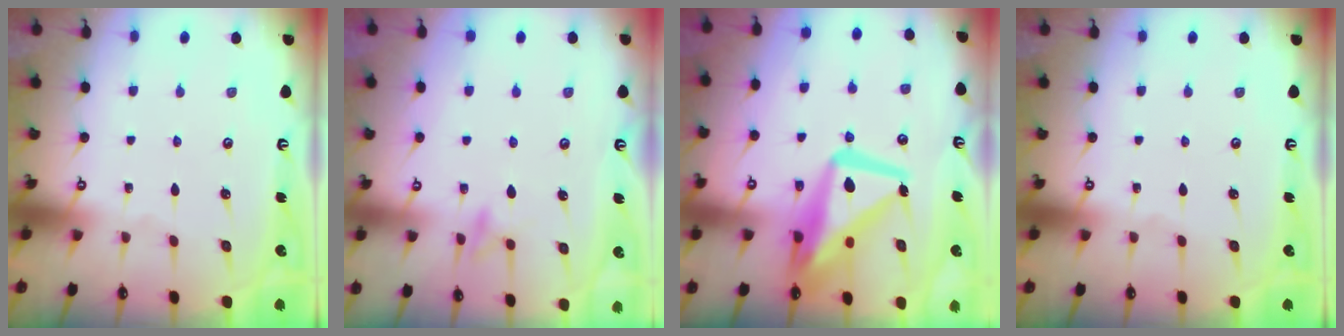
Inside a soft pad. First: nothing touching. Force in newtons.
{"total": 9.3, "press": 9.3, "slide": 0.8}
{"total": 15.4, "press": 15.4, "slide": 1.4}
{"total": 0.0}